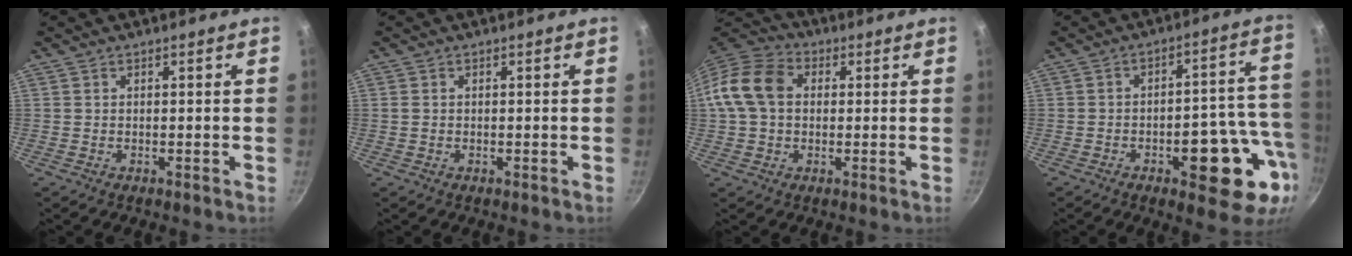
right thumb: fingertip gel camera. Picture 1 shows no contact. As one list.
[{"total": 0.7, "force": [0.0, 0.6, 0.4], "torque": [-0.007, 0.003, 0.000]}, {"total": 12.0, "force": [1.3, 9.0, 7.8], "torque": [-0.129, 0.026, 0.007]}, {"total": 16.5, "force": [-5.4, 6.9, 13.9], "torque": [-0.131, 0.038, -0.070]}]